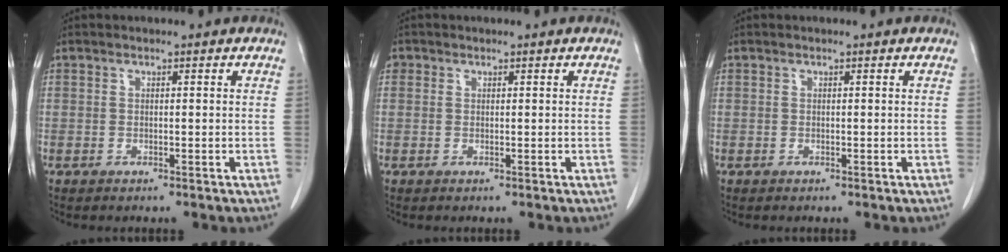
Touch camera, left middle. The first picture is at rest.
{"total": 1.0, "force": [0.4, 0.9, 0.2], "torque": [0.003, 0.006, 0.006]}
{"total": 0.0}